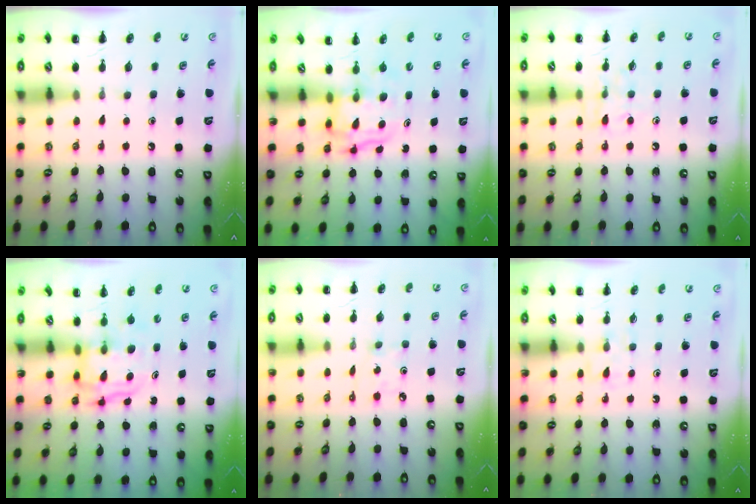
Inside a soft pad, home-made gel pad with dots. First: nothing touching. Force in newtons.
{"total": 3.6, "press": 3.6, "slide": 0.3}
{"total": 6.7, "press": 6.7, "slide": 0.6}
{"total": 3.6, "press": 3.6, "slide": 0.3}
{"total": 2.5, "press": 2.3, "slide": 0.9}
{"total": 3.9, "press": 3.7, "slide": 1.3}